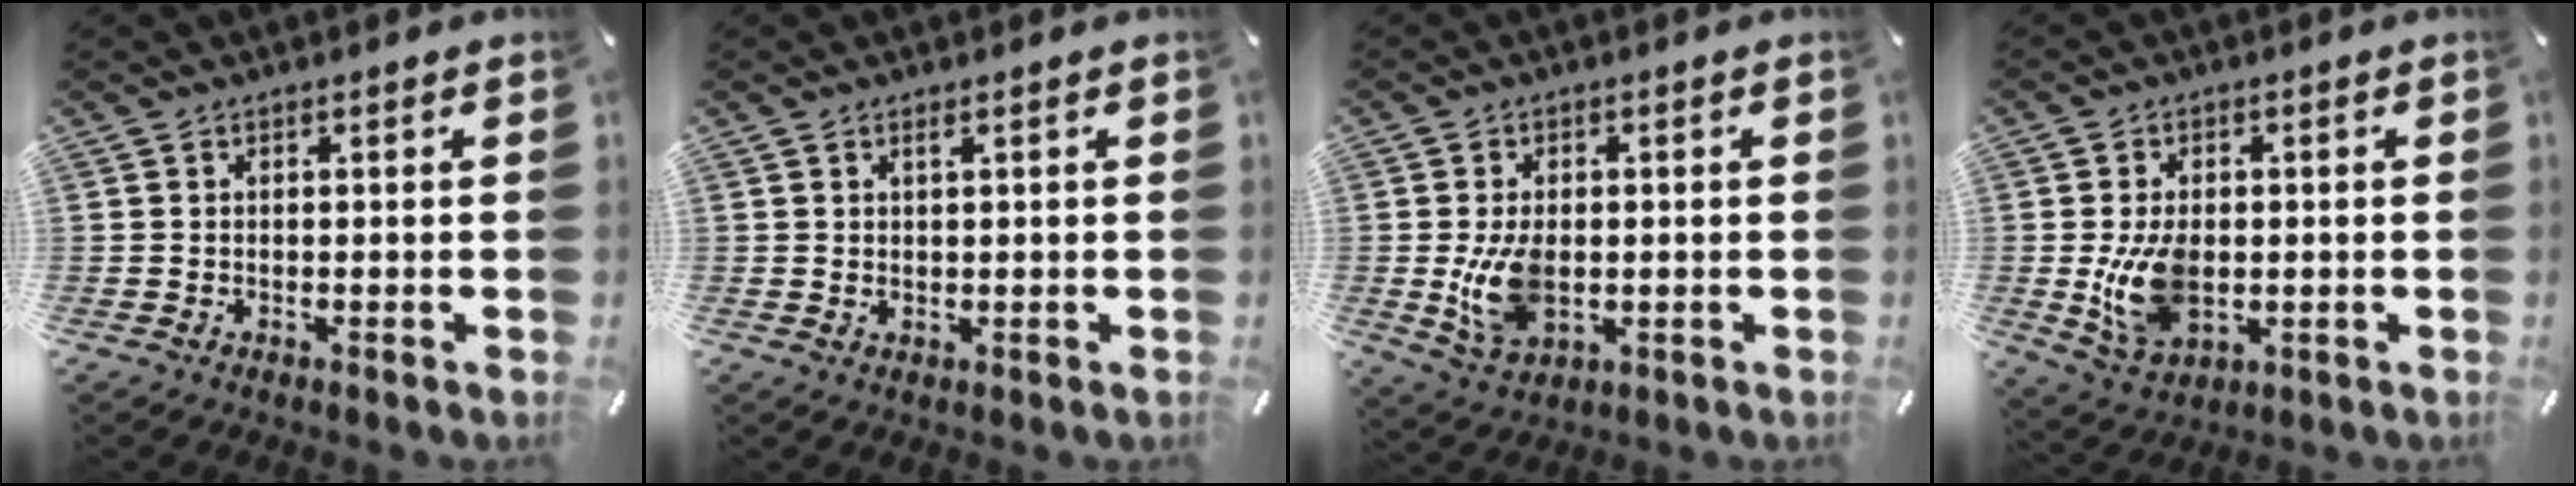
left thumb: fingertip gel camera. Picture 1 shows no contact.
{"total": 1.4, "force": [0.8, 0.5, 1.1], "torque": [-0.021, 0.001, 0.013]}
{"total": 8.9, "force": [-0.8, 5.7, 6.8], "torque": [-0.145, -0.009, -0.019]}
{"total": 10.1, "force": [-0.9, 6.7, 7.5], "torque": [-0.155, -0.006, -0.018]}